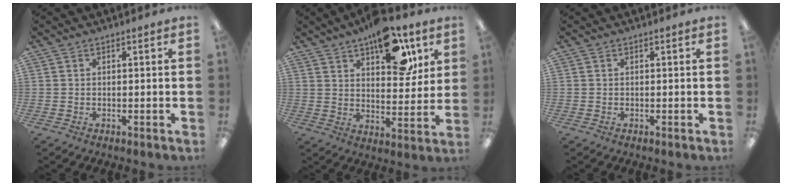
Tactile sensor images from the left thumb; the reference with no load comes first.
{"total": 15.6, "force": [9.3, 7.7, 9.9], "torque": [-0.126, -0.041, 0.155]}
{"total": 0.0}